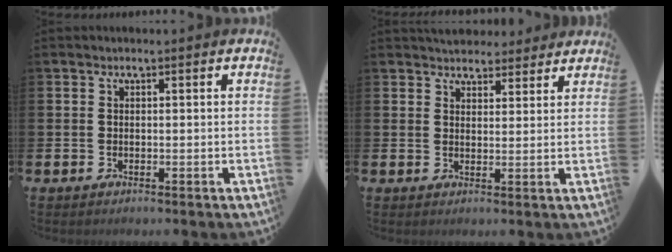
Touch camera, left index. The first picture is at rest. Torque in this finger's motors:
{"motor_torque": [1.03, -1.11, 0.11, 0.12]}